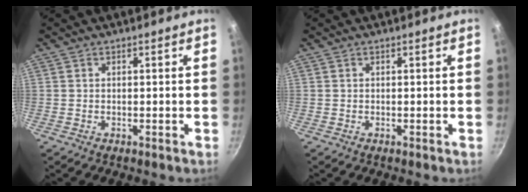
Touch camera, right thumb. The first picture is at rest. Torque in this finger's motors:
{"motor_torque": [0.00, 0.00, 0.00, 0.00, 0.01]}